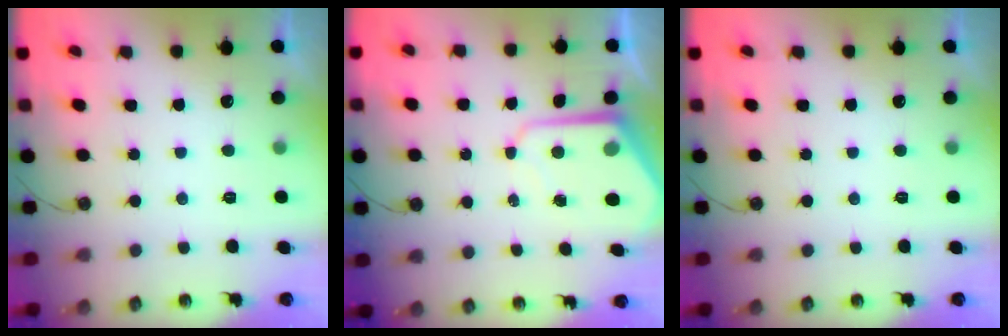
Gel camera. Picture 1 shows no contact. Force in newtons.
{"total": 8.0, "press": 8.0, "slide": 0.6}
{"total": 0.0}